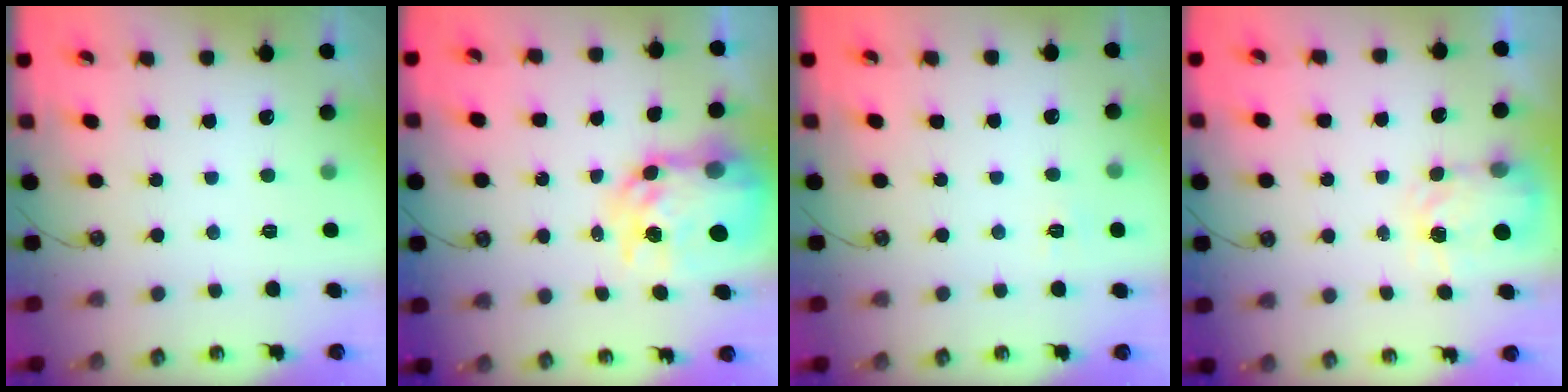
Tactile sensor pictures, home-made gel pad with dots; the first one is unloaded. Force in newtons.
{"total": 11.9, "press": 11.9, "slide": 1.0}
{"total": 4.0, "press": 4.0, "slide": 0.5}
{"total": 3.9, "press": 3.9, "slide": 0.7}